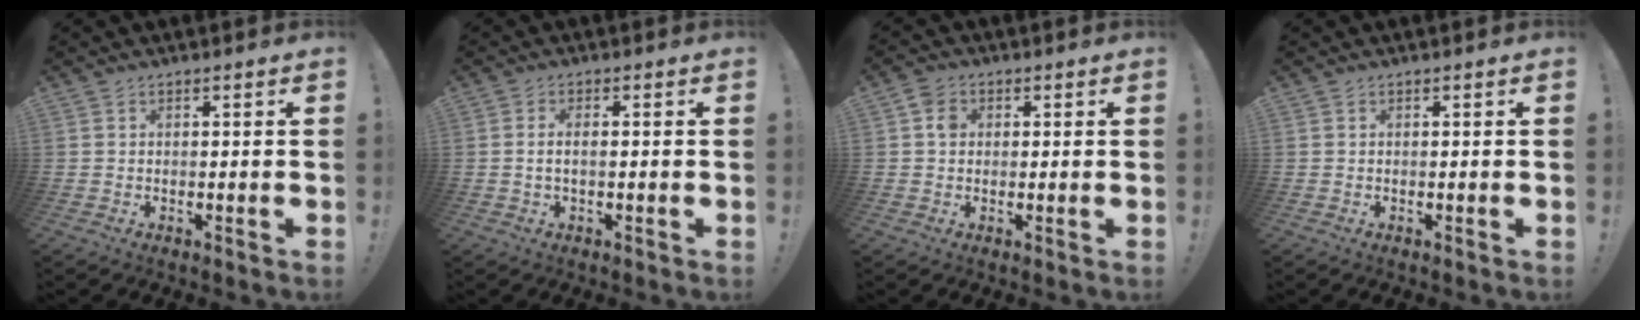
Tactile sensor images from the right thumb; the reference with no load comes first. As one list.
[{"total": 2.4, "force": [-0.1, 1.0, 2.2], "torque": [-0.041, 0.005, -0.002]}, {"total": 3.7, "force": [0.6, 3.1, 1.9], "torque": [-0.026, 0.006, 0.009]}, {"total": 0.0}]